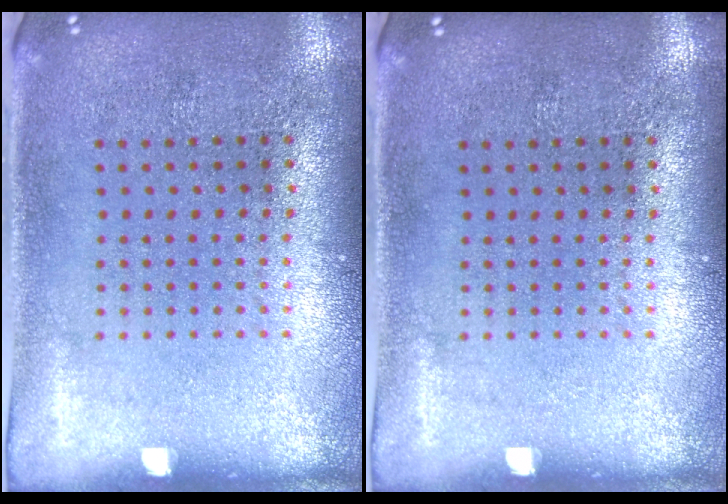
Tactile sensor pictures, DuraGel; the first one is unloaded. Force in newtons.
{"total": 0.0}